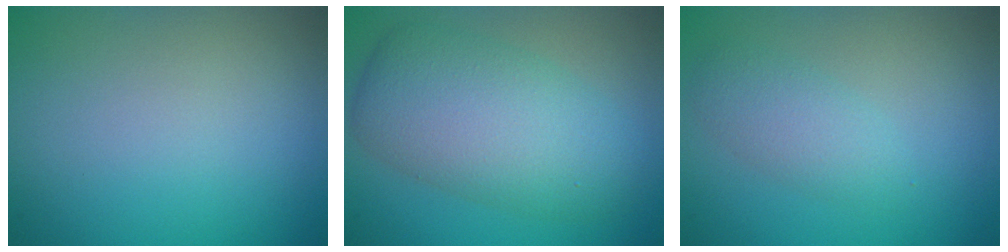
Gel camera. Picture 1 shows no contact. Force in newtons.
{"total": 7.6, "press": 7.6, "slide": 0.2}
{"total": 2.4, "press": 2.4, "slide": 0.2}